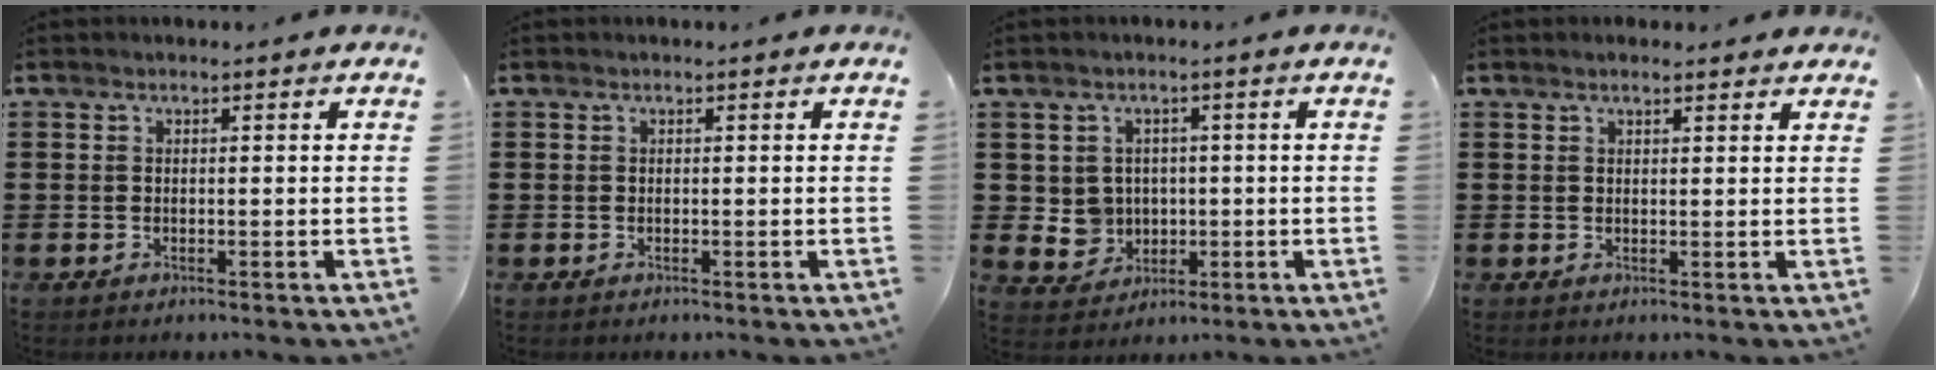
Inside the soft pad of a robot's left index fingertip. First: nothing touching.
{"total": 0.0}
{"total": 4.1, "force": [0.6, 4.0, 1.0], "torque": [-0.037, 0.009, 0.010]}
{"total": 1.5, "force": [1.4, 0.2, 0.7], "torque": [-0.015, 0.002, 0.025]}